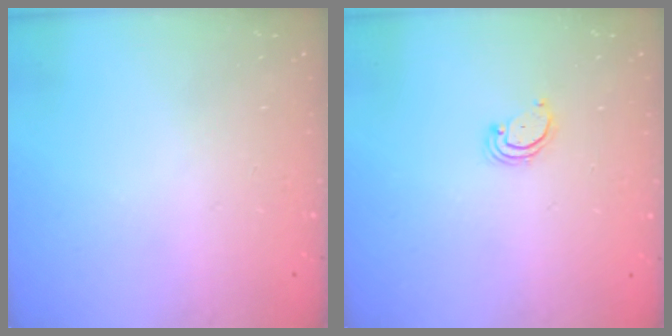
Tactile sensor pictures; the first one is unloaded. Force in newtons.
{"total": 2.8, "press": 2.8, "slide": 0.3}